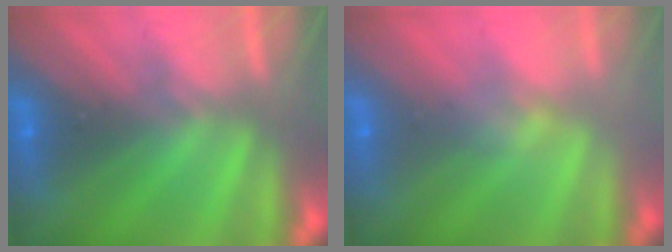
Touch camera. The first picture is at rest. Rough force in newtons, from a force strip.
{"total": 2.4}